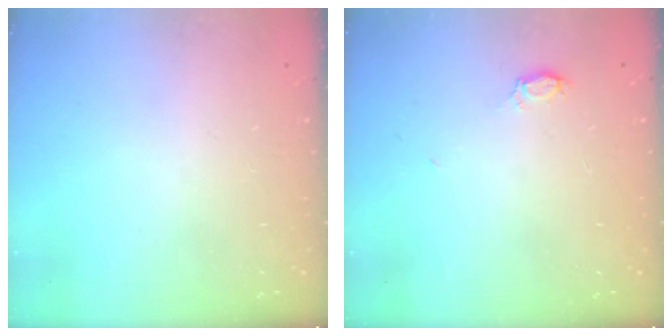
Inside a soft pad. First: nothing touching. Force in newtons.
{"total": 3.1, "press": 3.1, "slide": 0.4}